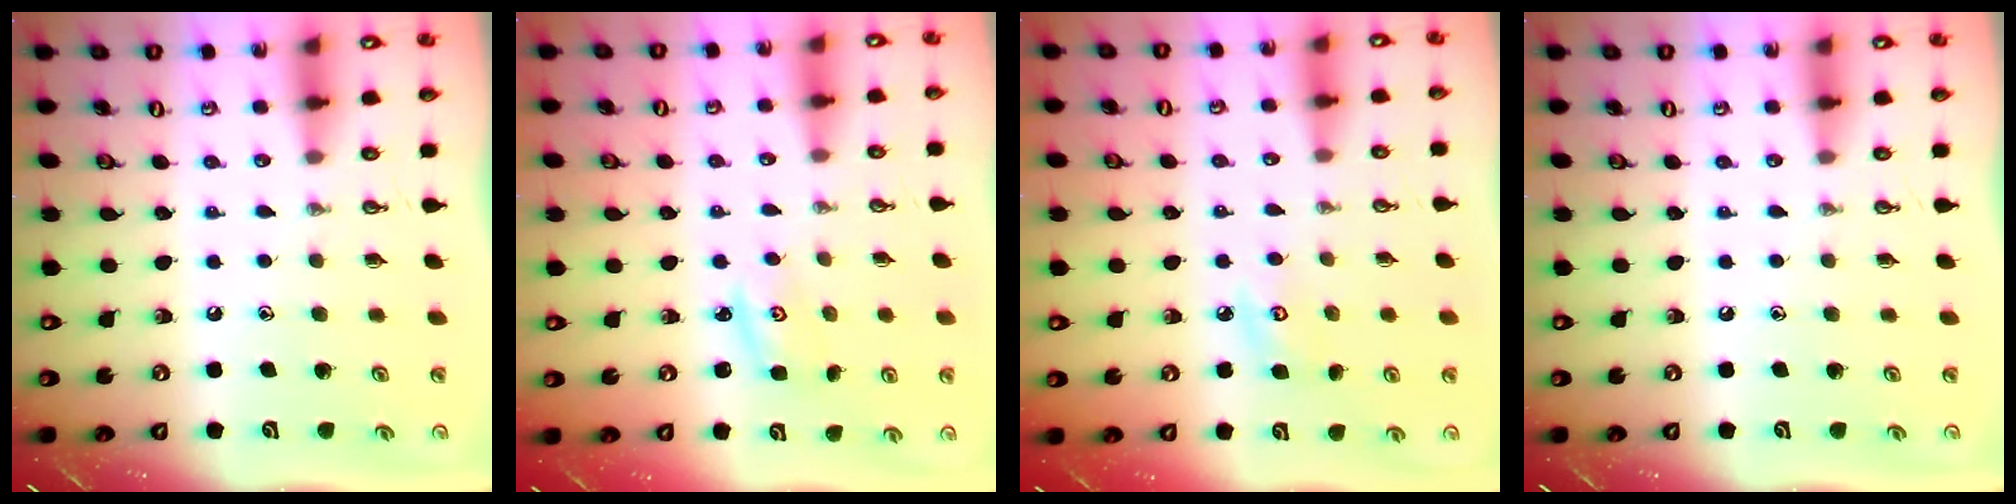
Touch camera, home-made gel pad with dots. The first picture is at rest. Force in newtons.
{"total": 2.3, "press": 2.3, "slide": 0.3}
{"total": 5.8, "press": 5.8, "slide": 0.5}
{"total": 0.0}